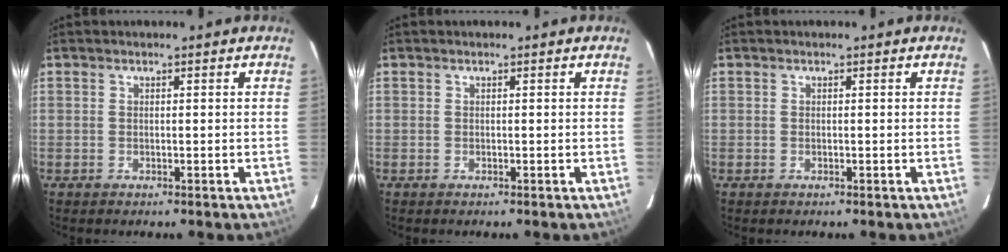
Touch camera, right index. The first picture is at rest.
{"total": 0.0}
{"total": 0.0}